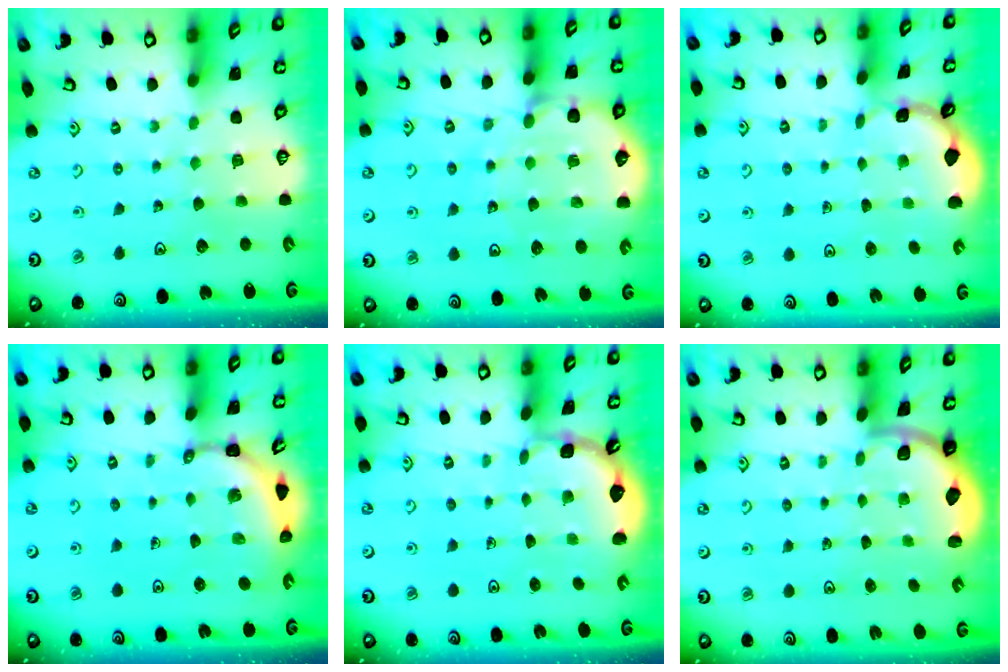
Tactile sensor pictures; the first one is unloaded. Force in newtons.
{"total": 9.6, "press": 9.1, "slide": 2.9}
{"total": 1.6, "press": 1.5, "slide": 0.2}
{"total": 3.5, "press": 3.5, "slide": 0.3}
{"total": 1.9, "press": 1.9, "slide": 0.2}
{"total": 1.9, "press": 1.8, "slide": 0.5}